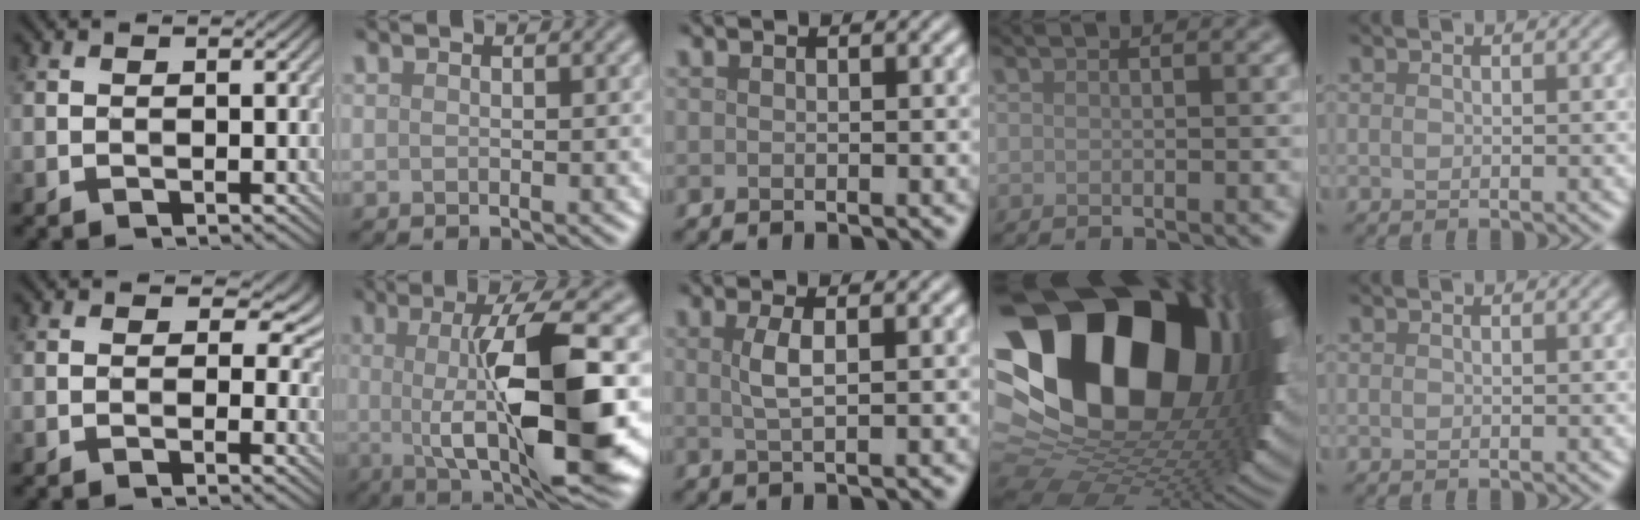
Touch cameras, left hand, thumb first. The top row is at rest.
{"thumb": {"total": 4.6, "force": [1.4, 3.1, 3.1], "torque": [-0.041, 0.001, 0.007]}, "index": {"total": 12.4, "force": [0.0, 3.1, 12.0], "torque": [-0.181, -0.010, 0.003]}, "middle": {"total": 2.1, "force": [0.6, 0.6, 2.0], "torque": [-0.040, 0.002, 0.011]}, "ring": {"total": 23.0, "force": [6.1, 15.3, 16.0], "torque": [-0.308, -0.023, 0.136]}}